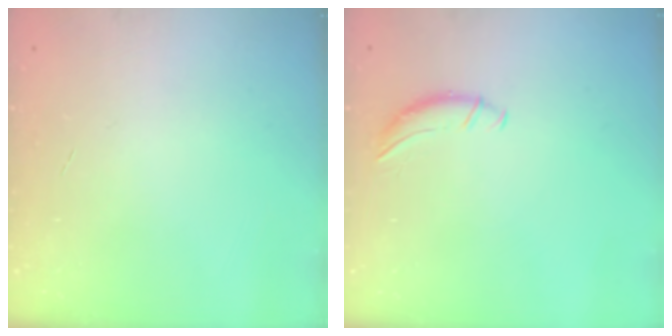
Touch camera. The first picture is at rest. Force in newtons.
{"total": 0.0}